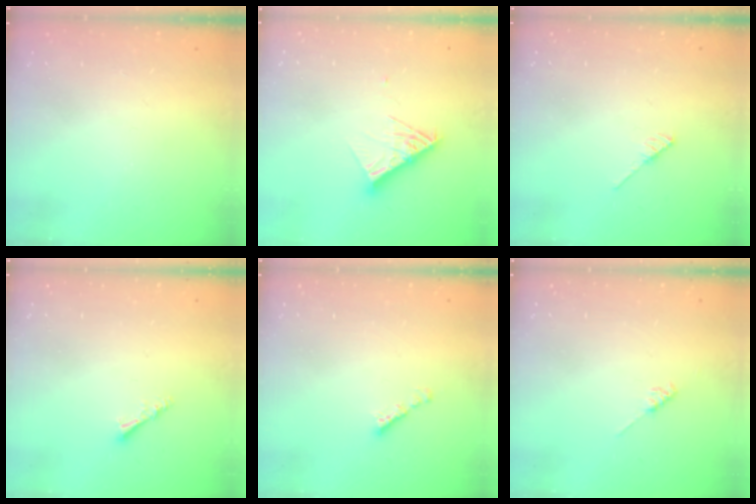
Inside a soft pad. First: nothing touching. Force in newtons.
{"total": 9.3, "press": 9.2, "slide": 0.8}
{"total": 3.7, "press": 3.7, "slide": 0.3}
{"total": 3.0, "press": 2.9, "slide": 0.6}
{"total": 2.1, "press": 2.0, "slide": 0.7}
{"total": 1.8, "press": 1.7, "slide": 0.3}